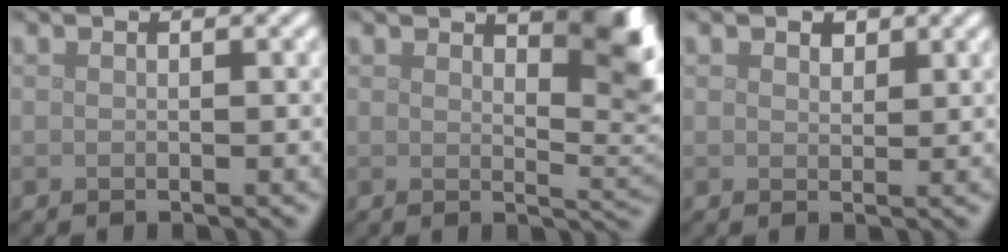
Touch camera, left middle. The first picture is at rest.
{"total": 6.6, "force": [3.4, 2.4, 5.1], "torque": [-0.060, -0.002, 0.055]}
{"total": 1.0, "force": [0.7, 0.6, 0.3], "torque": [-0.008, -0.002, 0.013]}